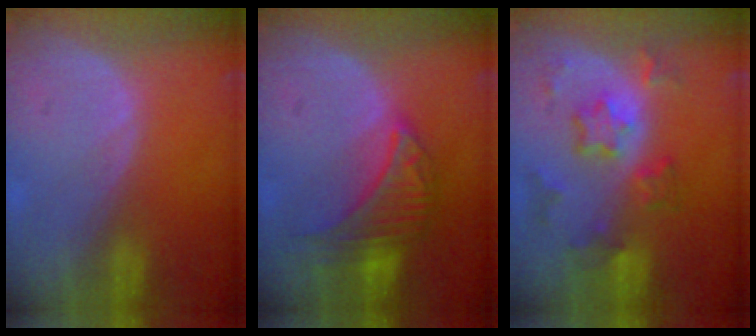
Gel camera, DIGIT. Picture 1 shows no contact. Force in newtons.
{"total": 7.5, "press": 7.5, "slide": 0.1}
{"total": 8.0, "press": 7.0, "slide": 3.9}